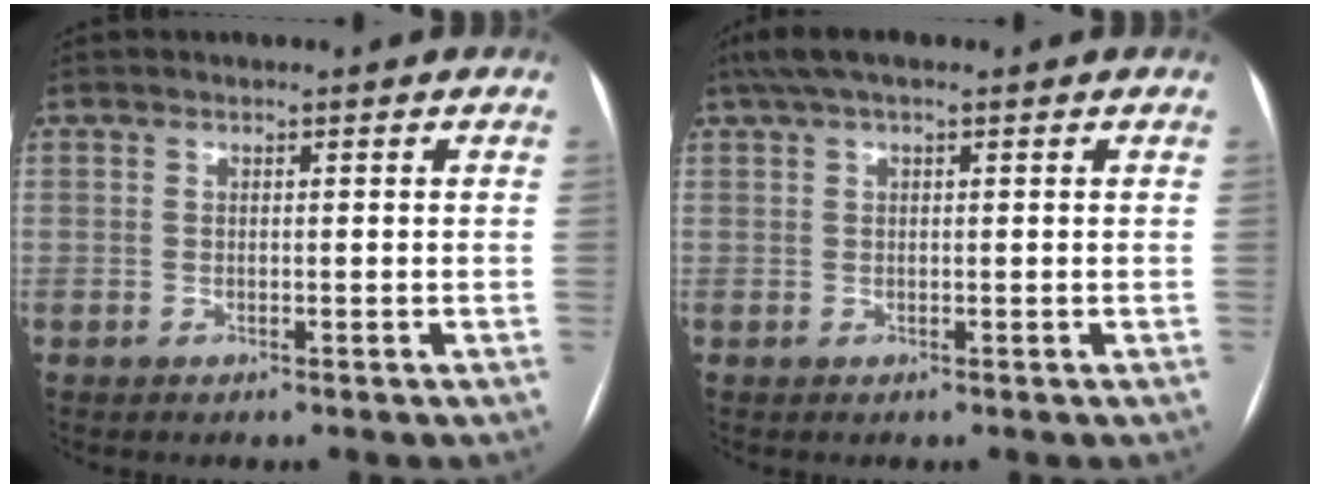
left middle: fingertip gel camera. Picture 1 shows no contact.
{"total": 4.8, "force": [3.2, 1.2, 3.4], "torque": [-0.066, 0.046, 0.057]}